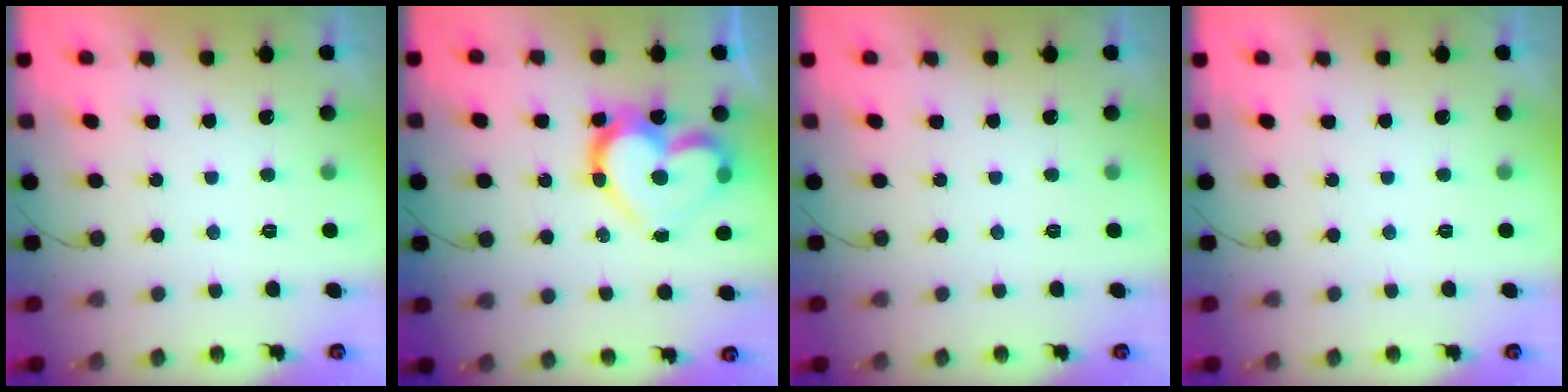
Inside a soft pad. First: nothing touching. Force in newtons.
{"total": 18.1, "press": 18.0, "slide": 2.1}
{"total": 0.0}
{"total": 0.0}